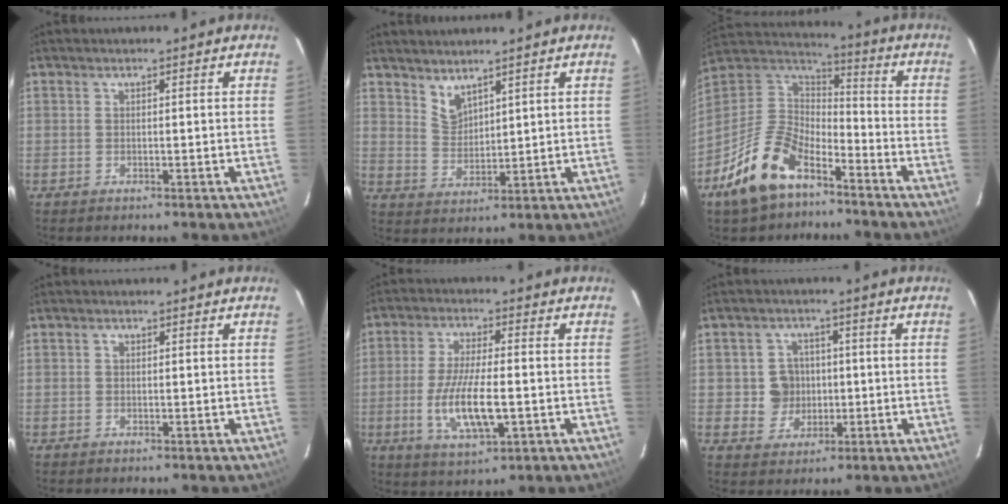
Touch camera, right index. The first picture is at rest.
{"total": 4.4, "force": [3.8, 1.7, 1.5], "torque": [-0.025, -0.004, 0.076]}
{"total": 17.8, "force": [-10.9, 8.9, 10.9], "torque": [-0.247, -0.003, -0.206]}
{"total": 0.7, "force": [0.2, 0.6, 0.3], "torque": [-0.006, 0.004, 0.002]}
{"total": 11.2, "force": [-2.5, 3.2, 10.5], "torque": [-0.211, -0.013, -0.046]}
{"total": 5.9, "force": [-0.2, 5.7, 1.4], "torque": [-0.034, 0.013, 0.006]}